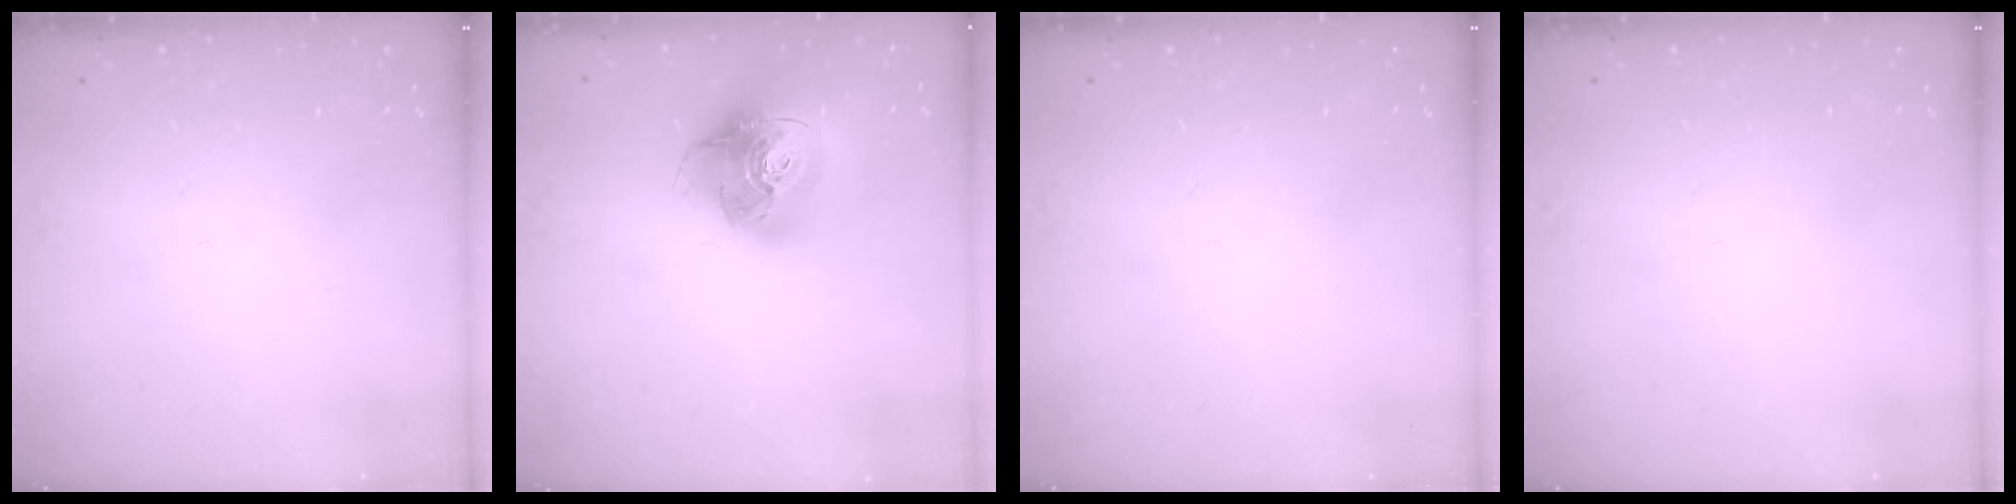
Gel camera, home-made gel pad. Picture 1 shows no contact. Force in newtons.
{"total": 17.1, "press": 17.0, "slide": 2.2}
{"total": 0.0}
{"total": 0.0}